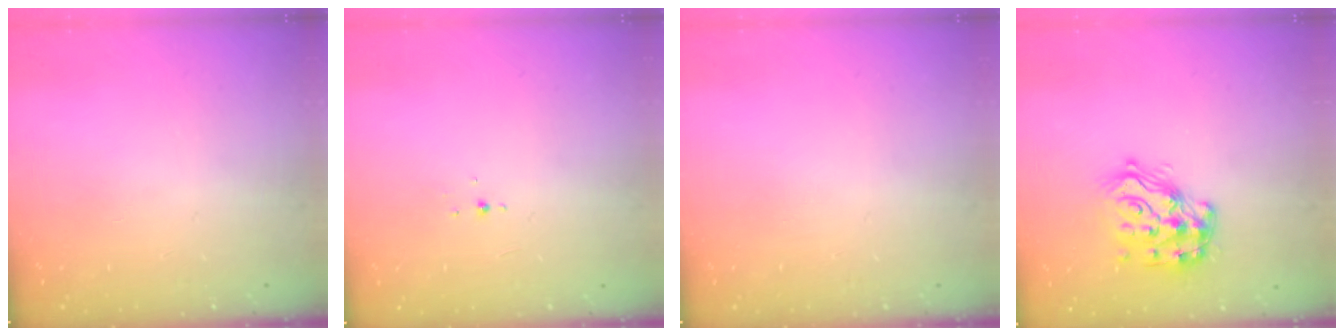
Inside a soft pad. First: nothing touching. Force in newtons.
{"total": 2.1, "press": 1.9, "slide": 0.8}
{"total": 0.0}
{"total": 17.0, "press": 17.0, "slide": 1.2}